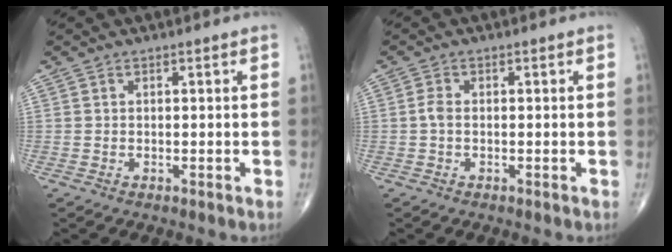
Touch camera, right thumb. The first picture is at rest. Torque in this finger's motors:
{"motor_torque": [-0.22, 0.46, 0.34, -0.07, 0.00]}